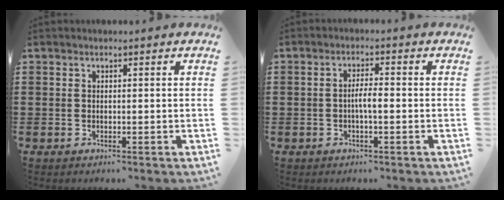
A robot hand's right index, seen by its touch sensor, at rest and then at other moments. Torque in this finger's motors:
{"motor_torque": [1.07, -0.45, 0.37, 0.09]}